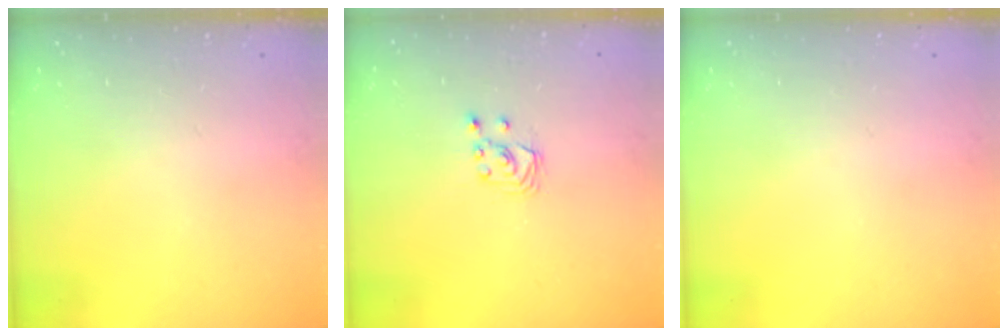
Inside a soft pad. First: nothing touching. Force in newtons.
{"total": 2.6, "press": 2.6, "slide": 0.3}
{"total": 0.0}